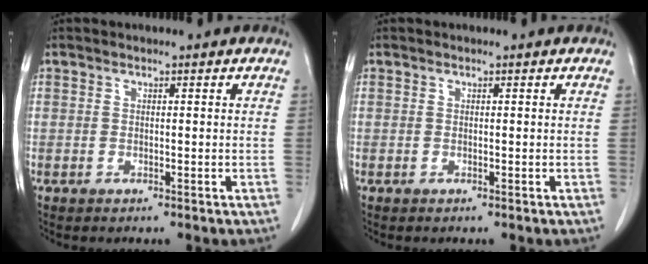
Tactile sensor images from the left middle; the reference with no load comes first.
{"total": 0.0}